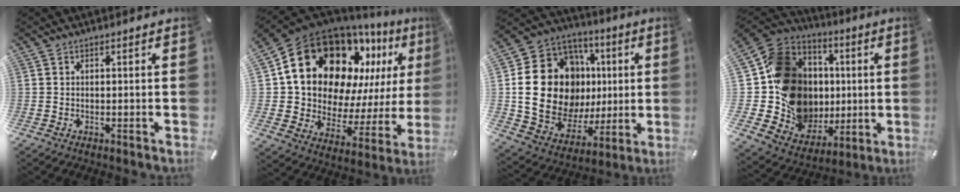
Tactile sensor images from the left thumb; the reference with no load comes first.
{"total": 21.5, "force": [11.1, 14.9, 10.8], "torque": [-0.181, -0.092, 0.212]}
{"total": 23.7, "force": [3.6, 18.4, 14.5], "torque": [-0.276, -0.025, 0.091]}
{"total": 20.4, "force": [1.6, 18.3, 8.8], "torque": [-0.148, -0.024, 0.069]}